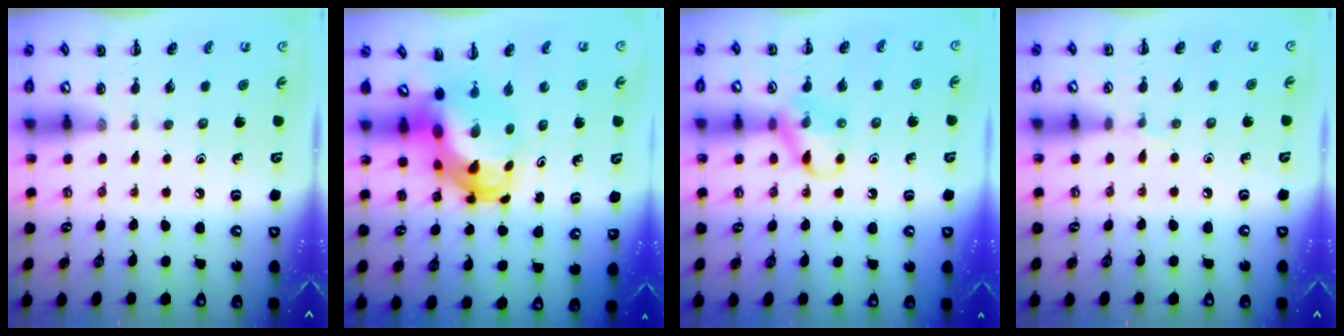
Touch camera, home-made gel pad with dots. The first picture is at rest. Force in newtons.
{"total": 7.1, "press": 6.8, "slide": 2.2}
{"total": 10.6, "press": 10.6, "slide": 0.9}
{"total": 3.6, "press": 3.3, "slide": 1.3}